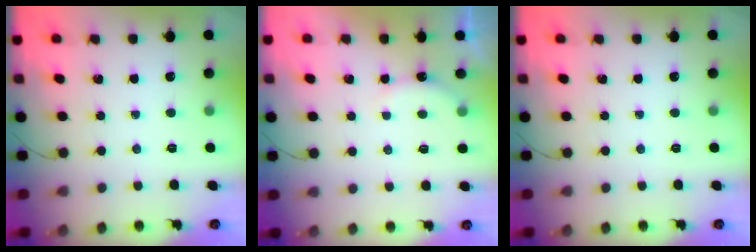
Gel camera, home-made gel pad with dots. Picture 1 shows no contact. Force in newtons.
{"total": 4.9, "press": 4.8, "slide": 1.0}
{"total": 0.0}